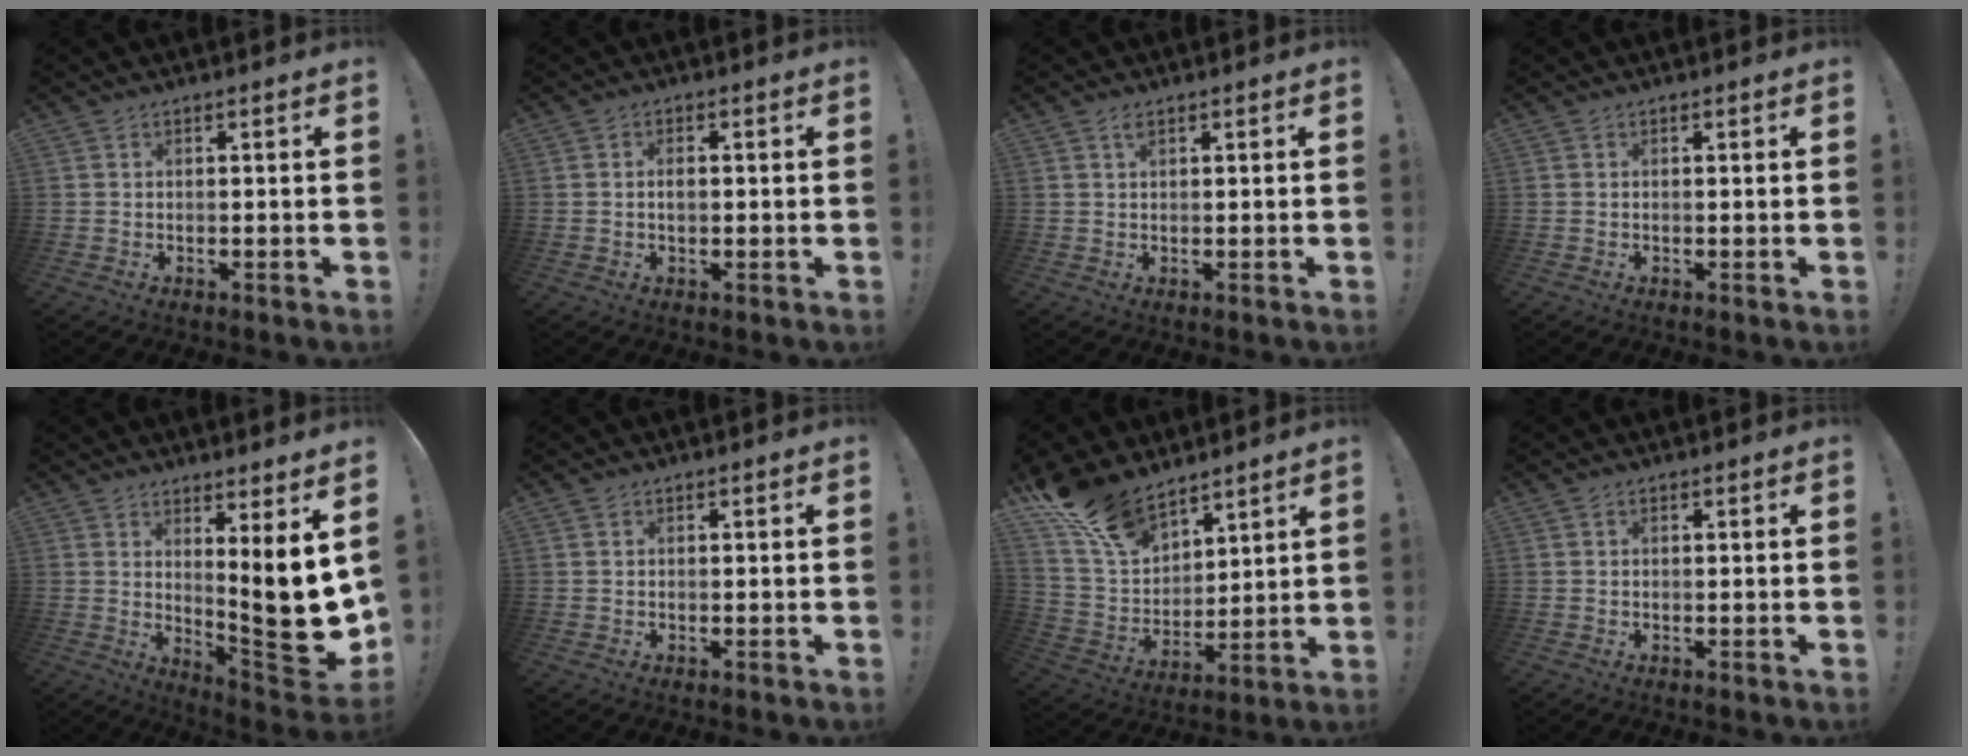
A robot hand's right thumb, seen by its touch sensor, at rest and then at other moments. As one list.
[{"total": 1.8, "force": [-0.2, 1.1, 1.5], "torque": [-0.029, 0.005, -0.005]}, {"total": 1.5, "force": [1.0, 0.5, 1.0], "torque": [-0.009, -0.006, 0.016]}, {"total": 0.0}, {"total": 14.0, "force": [2.4, 2.6, 13.5], "torque": [-0.175, -0.048, 0.046]}, {"total": 0.6, "force": [0.3, 0.5, 0.0], "torque": [-0.005, 0.005, 0.006]}, {"total": 15.9, "force": [12.7, 7.5, 6.0], "torque": [-0.127, -0.083, 0.241]}, {"total": 0.0}]